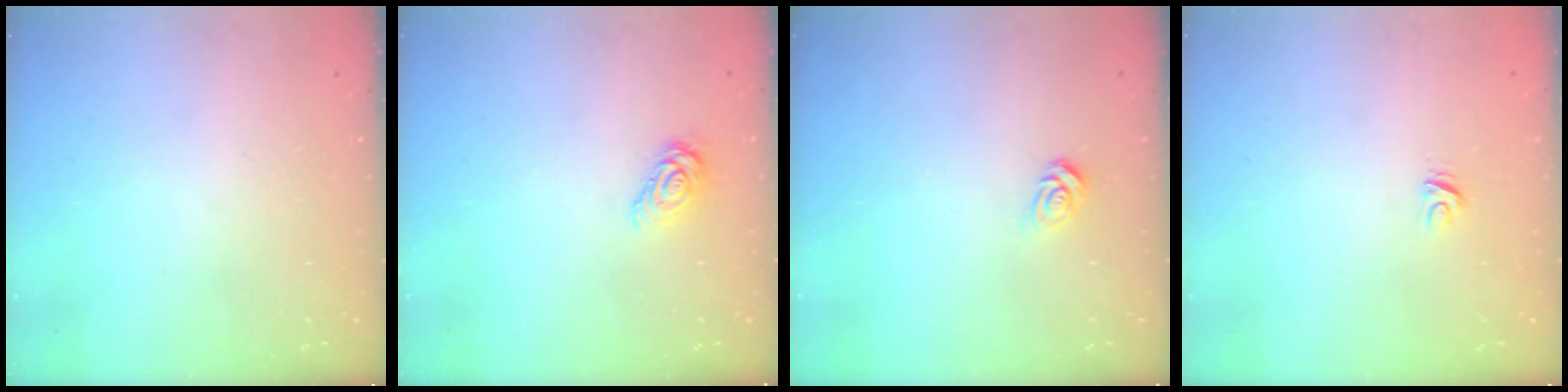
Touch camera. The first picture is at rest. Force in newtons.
{"total": 6.0, "press": 6.0, "slide": 0.3}
{"total": 5.1, "press": 5.0, "slide": 0.4}
{"total": 4.3, "press": 4.3, "slide": 0.2}